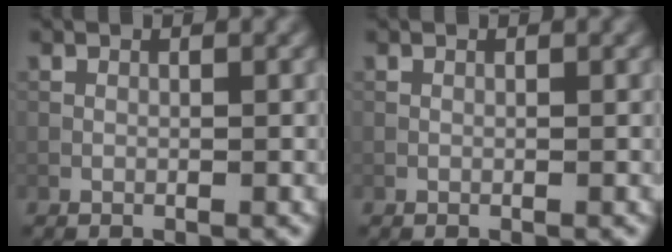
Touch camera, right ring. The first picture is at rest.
{"total": 0.0}